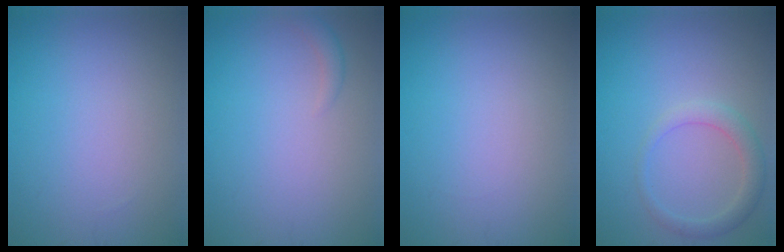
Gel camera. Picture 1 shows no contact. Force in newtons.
{"total": 0.9, "press": 0.9, "slide": 0.1}
{"total": 0.0}
{"total": 2.4, "press": 2.4, "slide": 0.1}